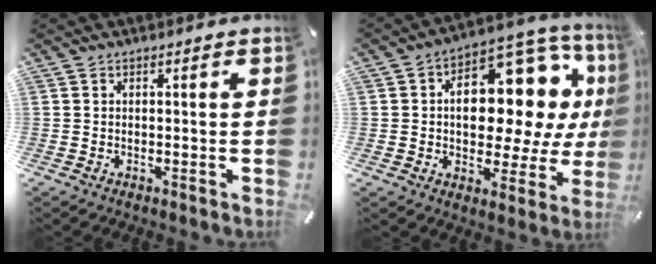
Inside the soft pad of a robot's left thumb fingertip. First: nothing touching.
{"total": 16.9, "force": [3.2, 10.8, 12.6], "torque": [-0.166, -0.032, 0.055]}